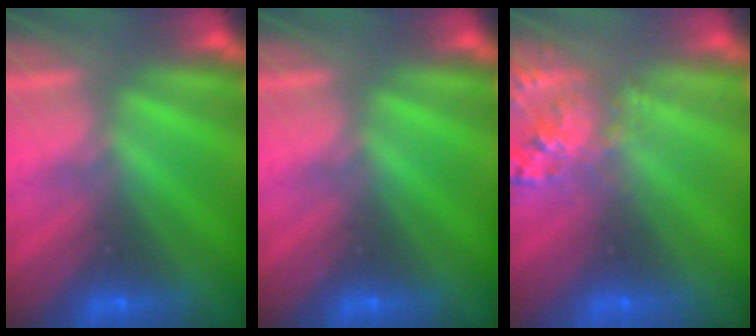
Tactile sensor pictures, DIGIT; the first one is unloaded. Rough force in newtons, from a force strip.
{"total": 0.0}
{"total": 2.7}